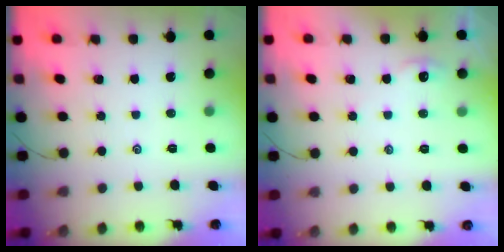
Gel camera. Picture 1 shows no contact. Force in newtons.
{"total": 2.5, "press": 2.5, "slide": 0.3}